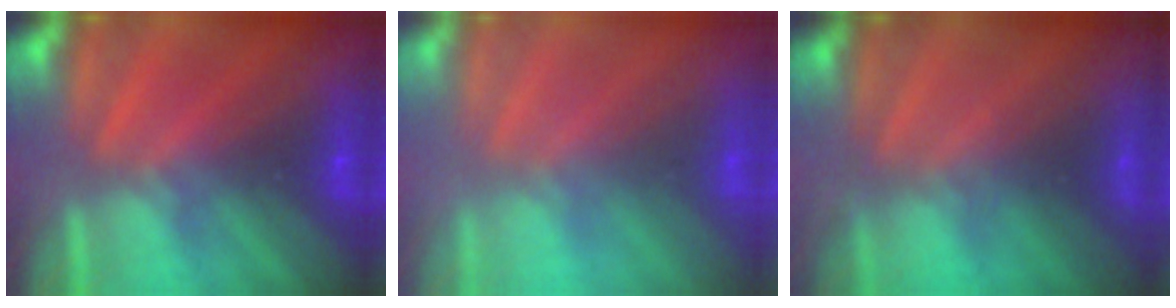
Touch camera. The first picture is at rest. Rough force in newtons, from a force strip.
{"total": 3.5}
{"total": 2.3}